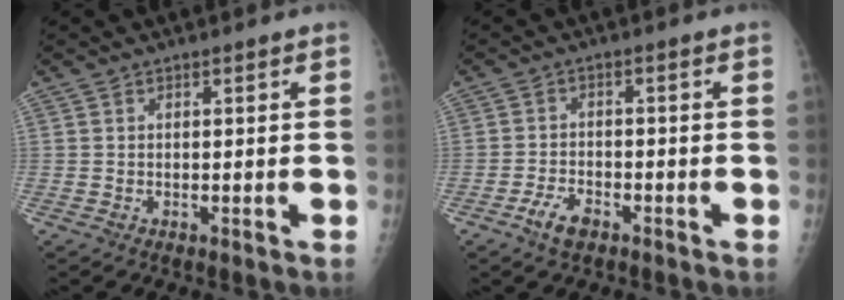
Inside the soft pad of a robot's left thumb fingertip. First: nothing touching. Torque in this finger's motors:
{"motor_torque": [-0.17, 0.18, 0.14, 0.12, 0.00]}